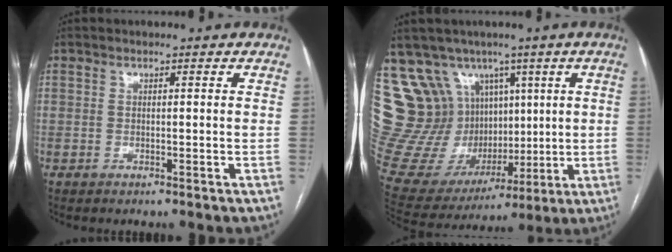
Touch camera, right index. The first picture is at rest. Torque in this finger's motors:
{"motor_torque": [-0.33, 0.56, 0.05, -0.02]}